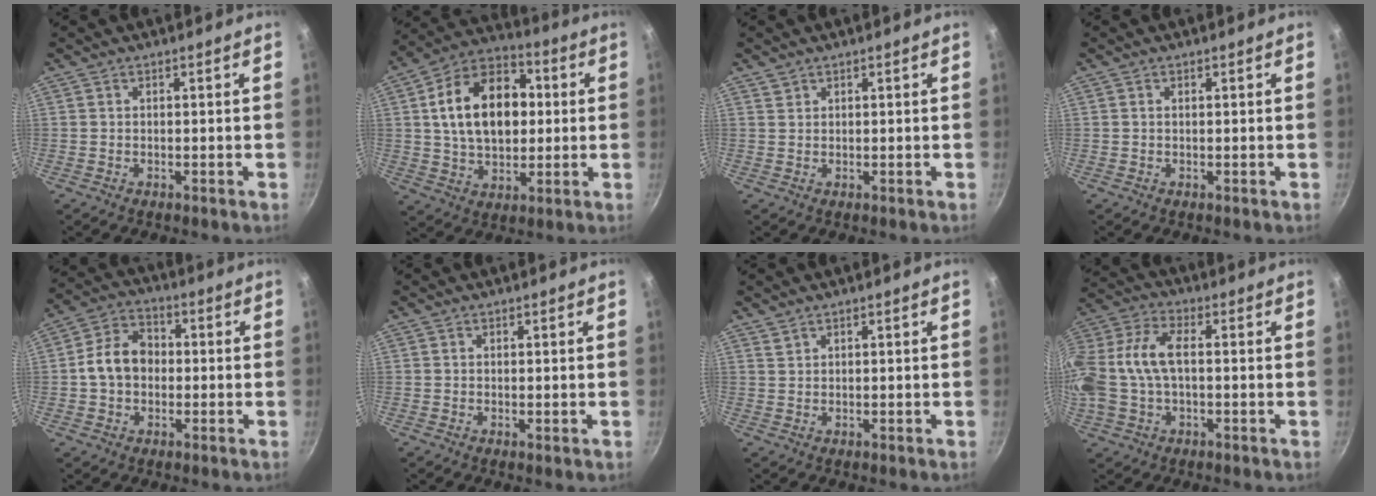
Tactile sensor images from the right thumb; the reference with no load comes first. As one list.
[{"total": 18.6, "force": [2.8, 12.2, 13.8], "torque": [-0.199, 0.017, 0.045]}, {"total": 0.9, "force": [0.8, 0.5, 0.0], "torque": [0.012, -0.004, 0.010]}, {"total": 0.0}, {"total": 9.3, "force": [-0.4, 7.2, 5.8], "torque": [-0.090, 0.028, -0.018]}, {"total": 0.6, "force": [0.0, 0.1, 0.6], "torque": [-0.013, -0.005, 0.001]}, {"total": 0.9, "force": [0.9, 0.2, 0.1], "torque": [0.003, -0.005, 0.016]}, {"total": 15.4, "force": [0.4, 8.7, 12.7], "torque": [-0.301, 0.033, 0.008]}]